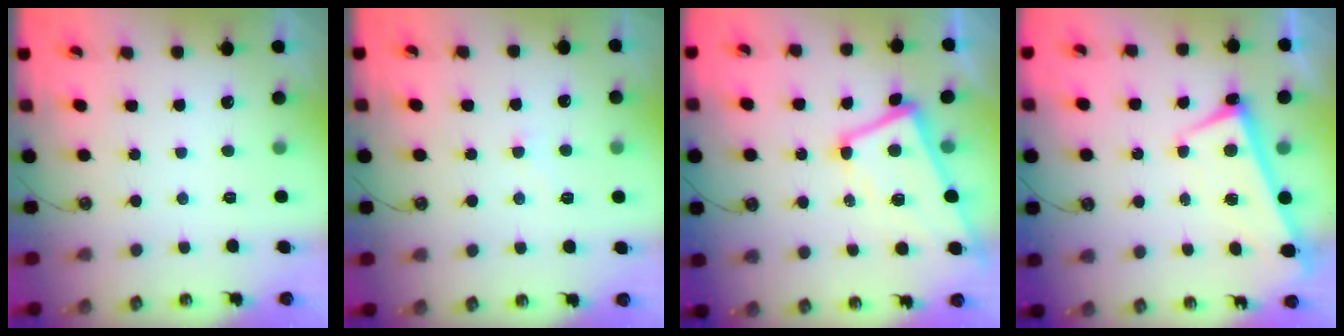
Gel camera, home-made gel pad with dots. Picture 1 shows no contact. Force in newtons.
{"total": 2.7, "press": 2.7, "slide": 0.5}
{"total": 1.9, "press": 1.7, "slide": 0.9}
{"total": 1.3, "press": 1.2, "slide": 0.3}